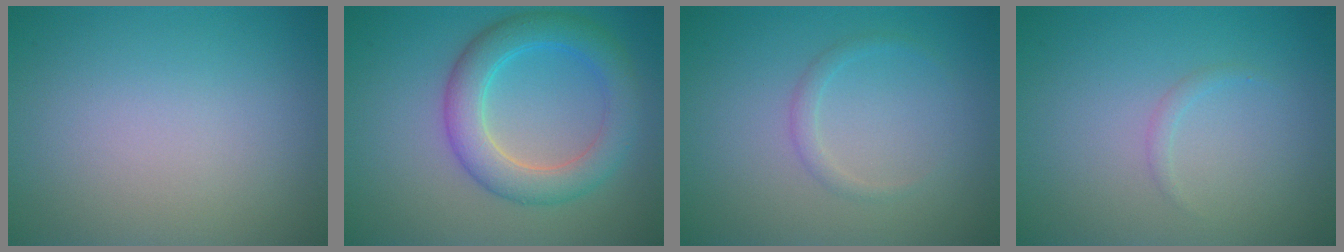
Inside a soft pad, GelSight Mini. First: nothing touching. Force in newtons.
{"total": 5.2, "press": 5.2, "slide": 0.2}
{"total": 1.1, "press": 1.1, "slide": 0.1}
{"total": 0.7, "press": 0.7, "slide": 0.1}